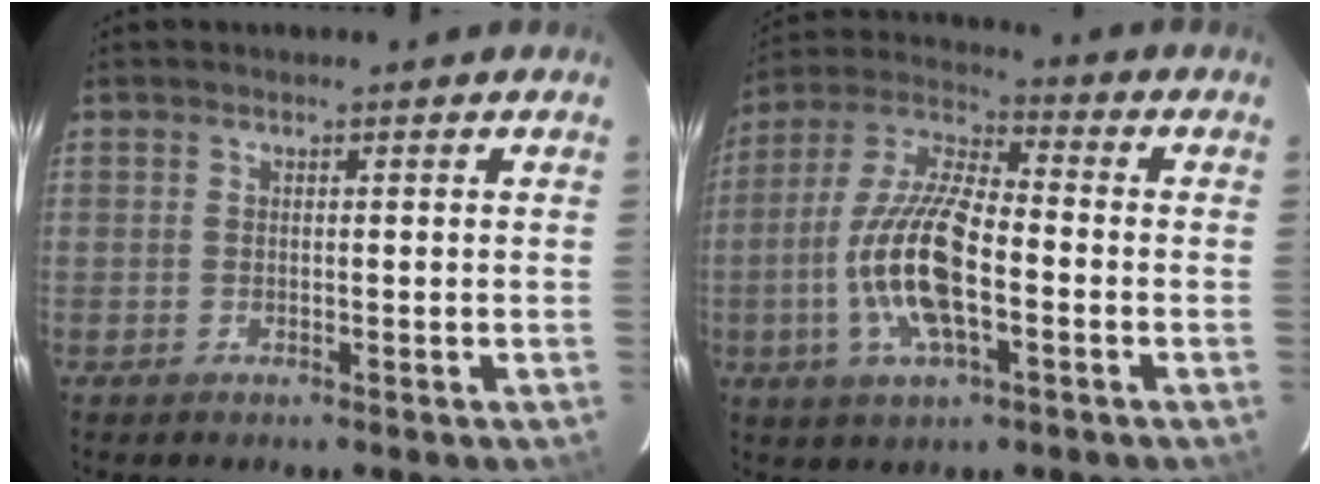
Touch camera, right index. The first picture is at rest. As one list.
[{"total": 15.3, "force": [-3.9, 5.4, 13.8], "torque": [-0.286, -0.001, -0.078]}]